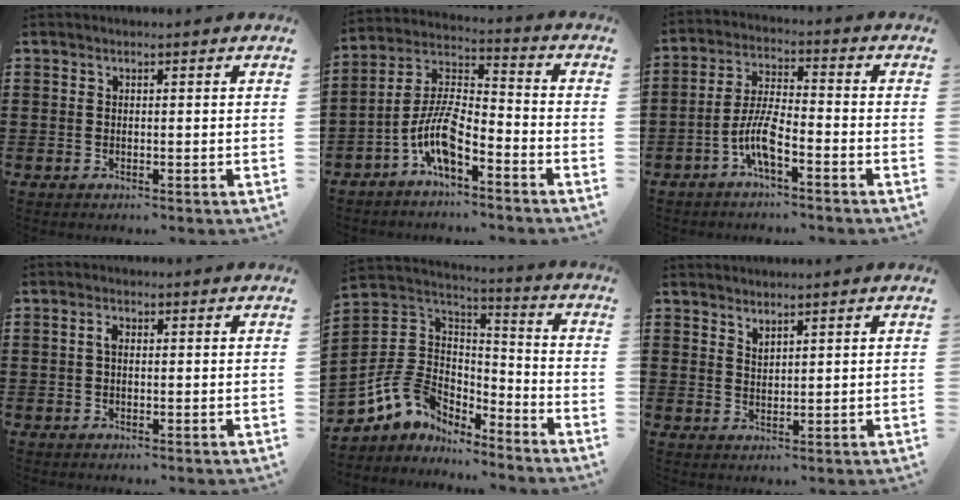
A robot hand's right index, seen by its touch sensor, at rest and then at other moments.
{"total": 8.6, "force": [-5.2, 2.6, 6.3], "torque": [-0.159, -0.019, -0.107]}
{"total": 6.8, "force": [-3.8, 1.5, 5.5], "torque": [-0.135, -0.013, -0.075]}
{"total": 1.6, "force": [0.0, 0.8, 1.4], "torque": [-0.028, 0.005, -0.002]}
{"total": 8.8, "force": [-3.5, 7.4, 3.3], "torque": [-0.112, 0.004, -0.067]}
{"total": 1.6, "force": [1.6, 0.4, 0.1], "torque": [-0.004, 0.003, 0.031]}